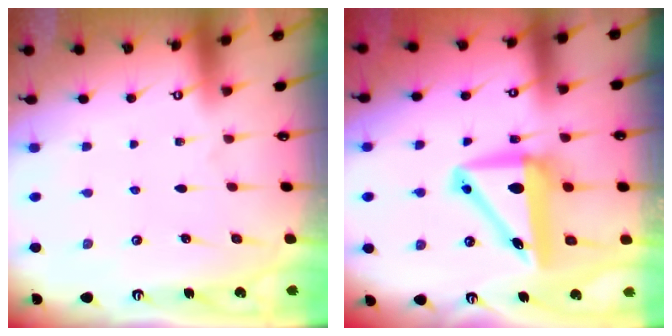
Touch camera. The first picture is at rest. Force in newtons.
{"total": 10.9, "press": 10.6, "slide": 2.5}